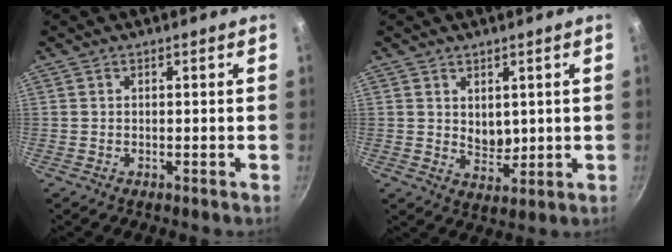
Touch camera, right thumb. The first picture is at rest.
{"total": 4.4, "force": [1.4, 3.1, 2.8], "torque": [-0.027, -0.020, 0.031]}